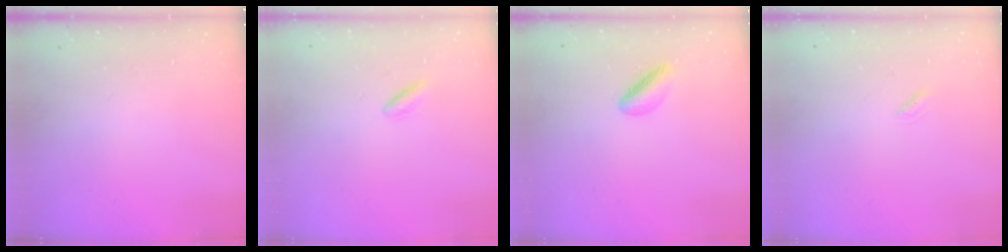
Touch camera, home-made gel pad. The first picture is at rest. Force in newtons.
{"total": 0.9, "press": 0.7, "slide": 0.6}
{"total": 5.5, "press": 5.4, "slide": 1.1}
{"total": 1.2, "press": 1.1, "slide": 0.3}